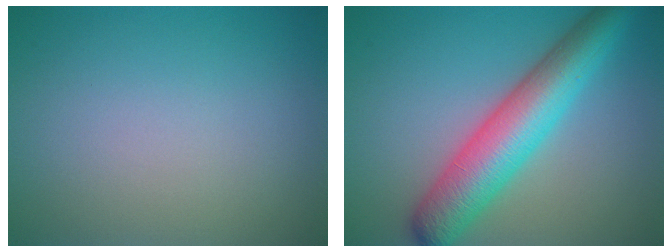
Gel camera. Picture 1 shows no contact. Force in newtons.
{"total": 7.9, "press": 7.9, "slide": 0.1}